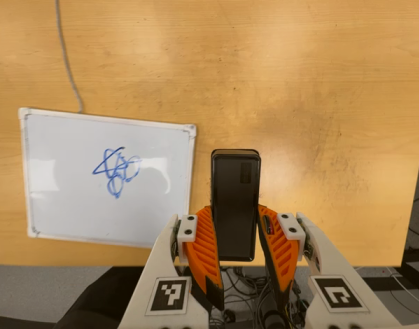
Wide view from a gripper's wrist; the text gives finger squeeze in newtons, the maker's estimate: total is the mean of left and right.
{"total": 6.1, "left": 3.8, "right": 8.3}